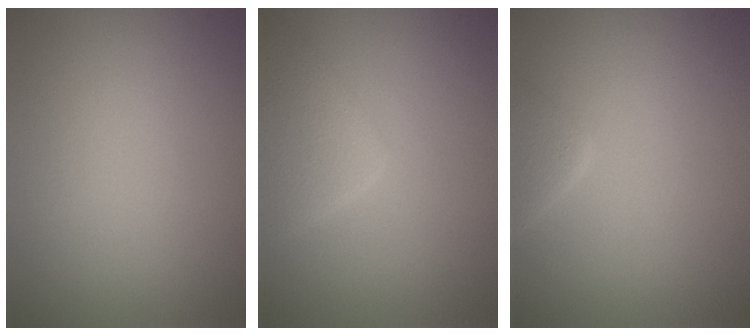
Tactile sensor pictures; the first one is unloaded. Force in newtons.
{"total": 3.2, "press": 3.2, "slide": 0.1}
{"total": 2.3, "press": 2.3, "slide": 0.1}